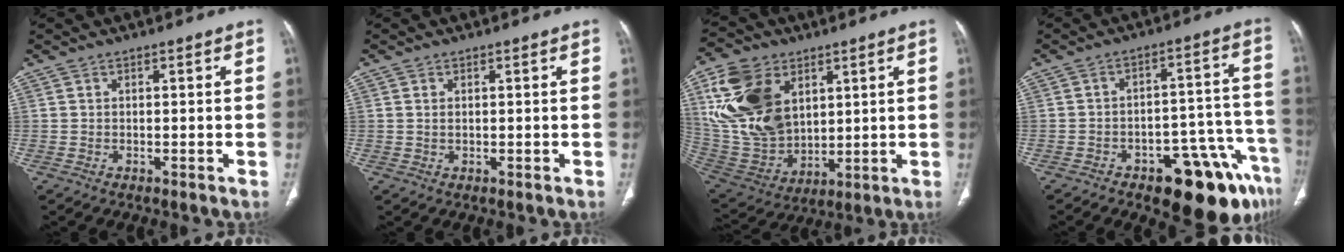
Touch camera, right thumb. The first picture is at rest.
{"total": 0.9, "force": [0.3, 0.5, 0.7], "torque": [-0.013, -0.002, 0.011]}
{"total": 20.6, "force": [6.9, 14.0, 13.5], "torque": [-0.252, -0.023, 0.149]}
{"total": 16.5, "force": [-10.0, 6.7, 11.3], "torque": [-0.080, 0.081, -0.130]}